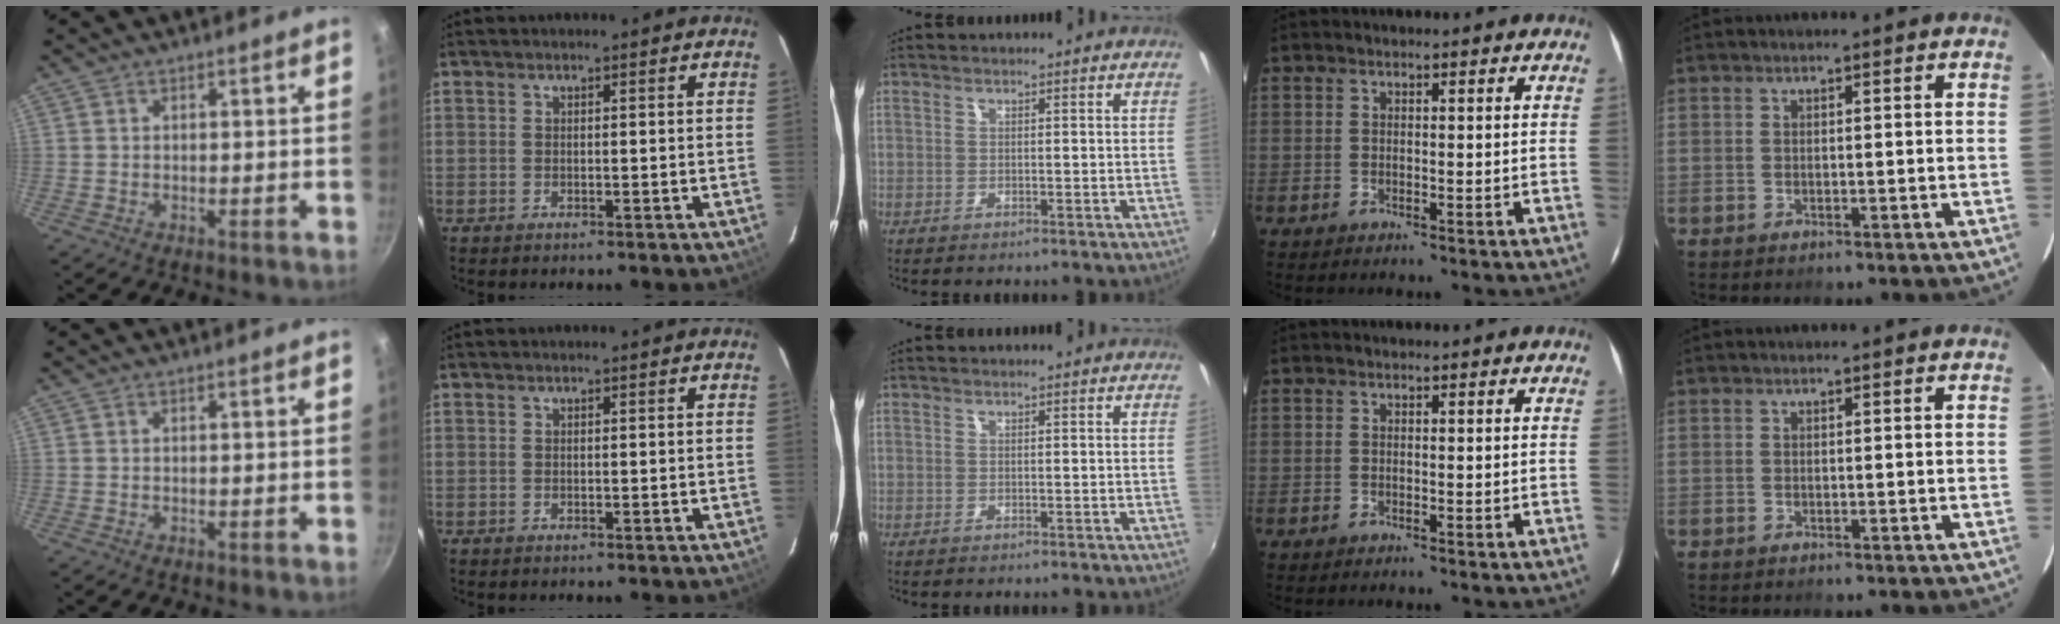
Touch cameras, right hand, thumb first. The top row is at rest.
{}